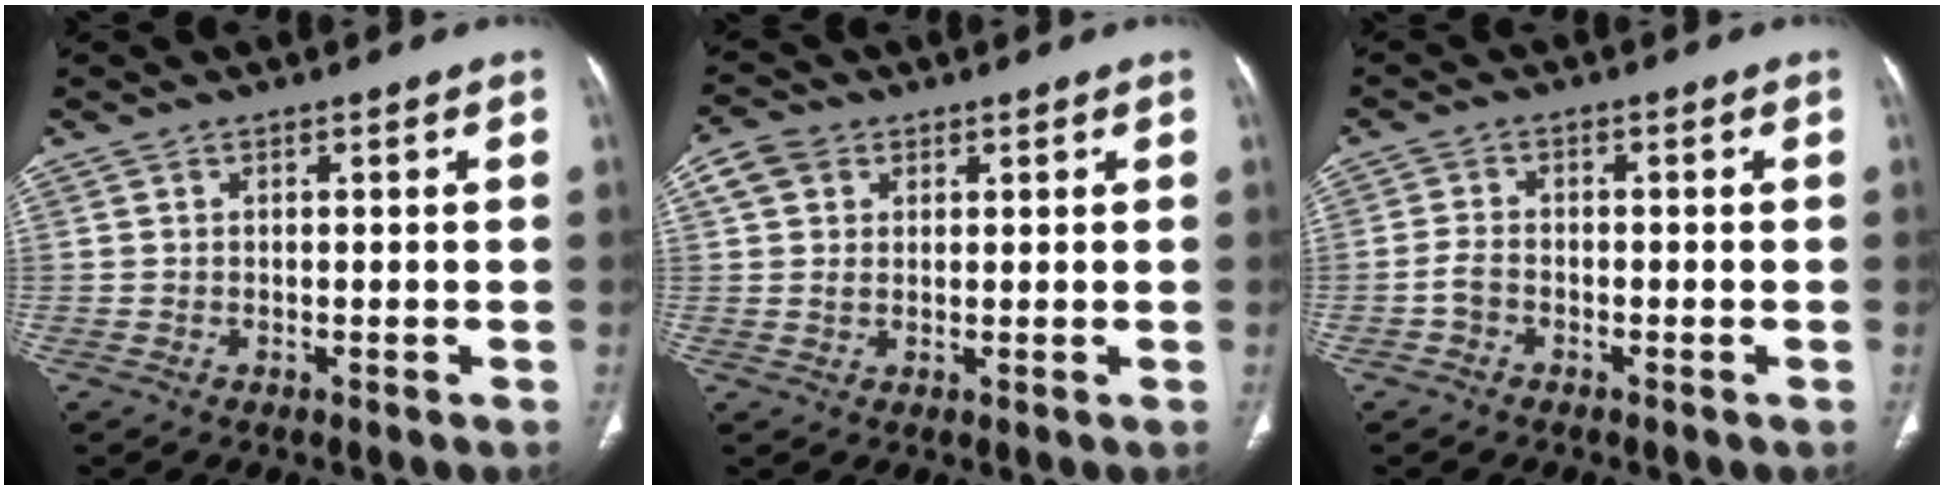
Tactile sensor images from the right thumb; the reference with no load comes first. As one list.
[{"total": 4.7, "force": [1.9, 3.7, 2.3], "torque": [-0.036, 0.003, 0.038]}, {"total": 2.6, "force": [-1.2, 1.8, 1.4], "torque": [-0.030, 0.012, -0.026]}]